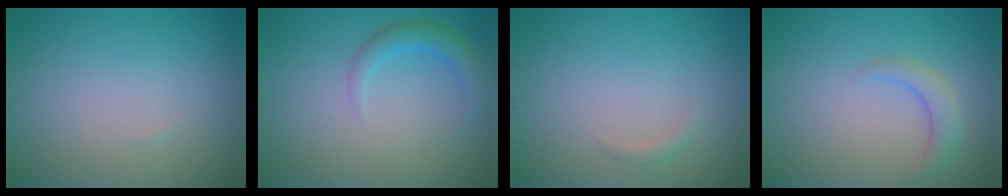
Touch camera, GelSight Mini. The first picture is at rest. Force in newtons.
{"total": 2.4, "press": 2.4, "slide": 0.1}
{"total": 0.7, "press": 0.7, "slide": 0.1}
{"total": 2.2, "press": 2.2, "slide": 0.3}